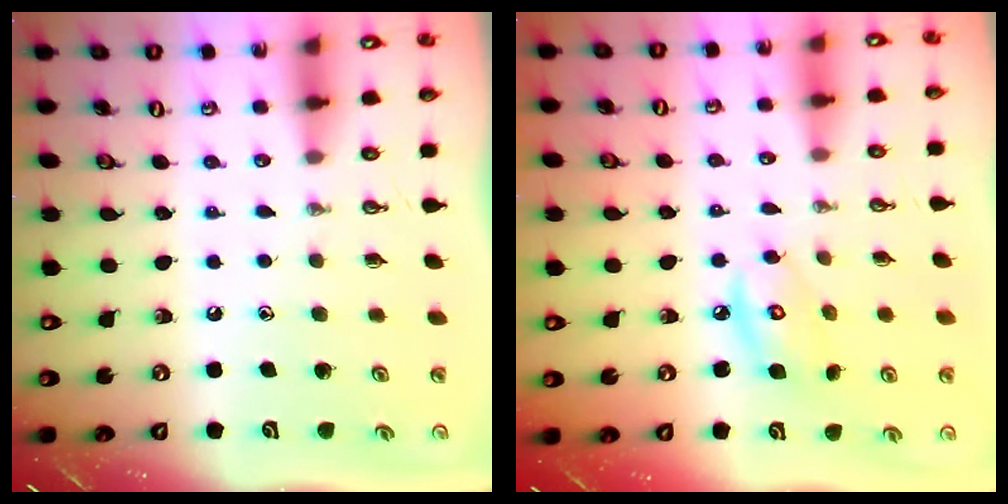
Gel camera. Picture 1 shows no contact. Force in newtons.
{"total": 6.9, "press": 6.9, "slide": 0.4}